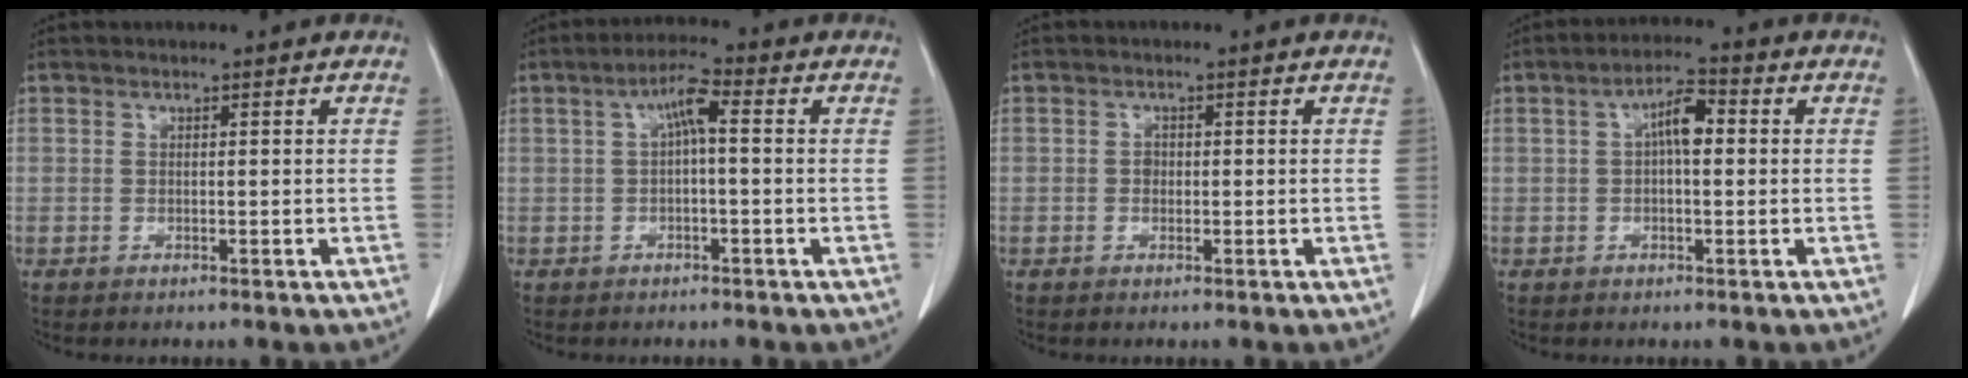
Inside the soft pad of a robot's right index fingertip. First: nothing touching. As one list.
[{"total": 4.3, "force": [0.6, 0.7, 4.2], "torque": [-0.076, 0.016, 0.008]}, {"total": 1.1, "force": [-0.1, 0.9, 0.6], "torque": [-0.008, 0.003, -0.003]}, {"total": 5.0, "force": [0.7, 1.6, 4.7], "torque": [-0.085, 0.019, 0.009]}]